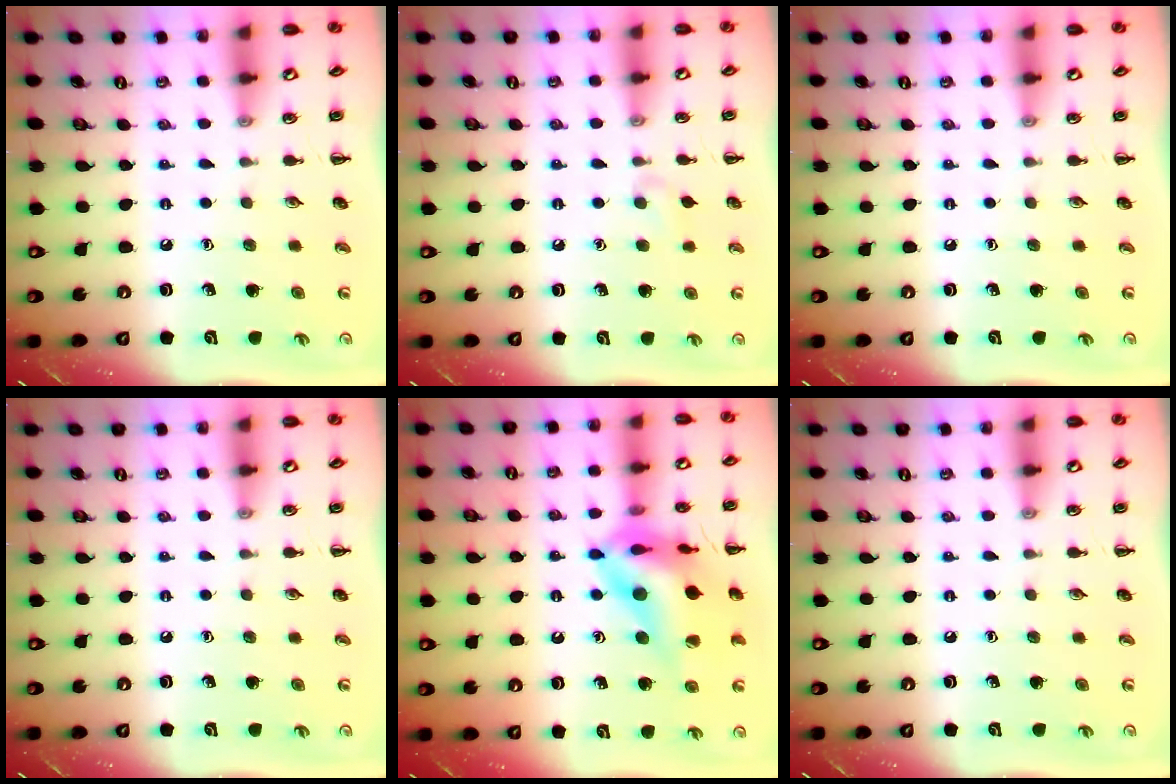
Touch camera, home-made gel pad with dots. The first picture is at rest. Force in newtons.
{"total": 4.9, "press": 4.6, "slide": 1.7}
{"total": 0.0}
{"total": 0.0}
{"total": 17.9, "press": 17.5, "slide": 3.6}
{"total": 0.0}